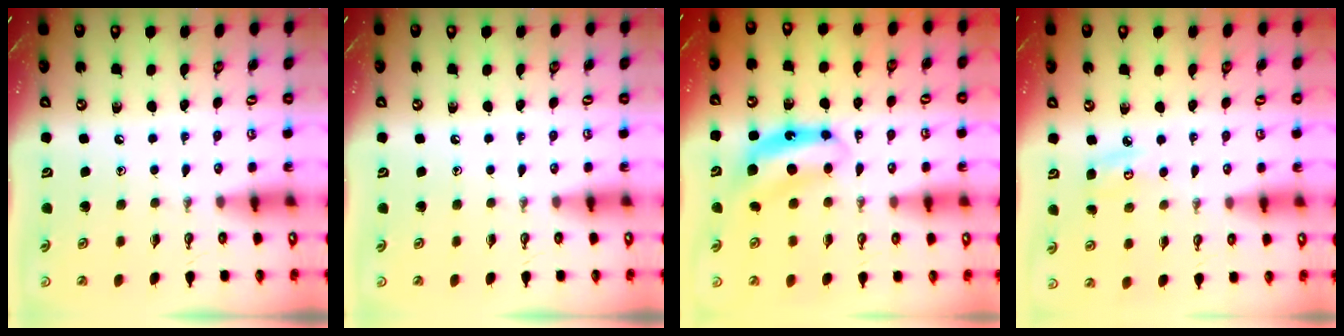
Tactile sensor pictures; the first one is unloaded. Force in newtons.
{"total": 0.0}
{"total": 7.8, "press": 7.8, "slide": 0.4}
{"total": 5.6, "press": 5.6, "slide": 0.5}